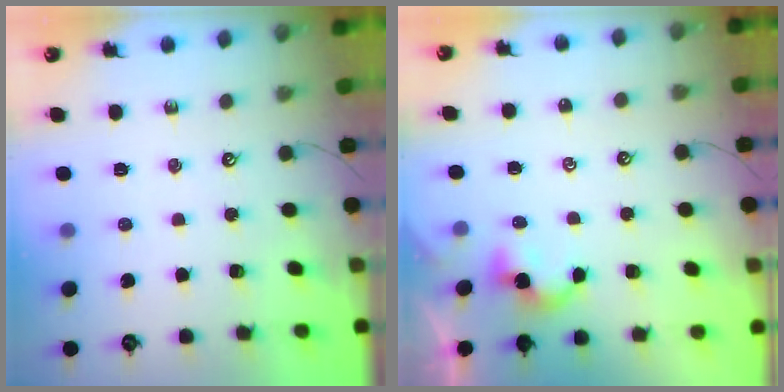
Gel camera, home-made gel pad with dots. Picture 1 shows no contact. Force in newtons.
{"total": 0.0}